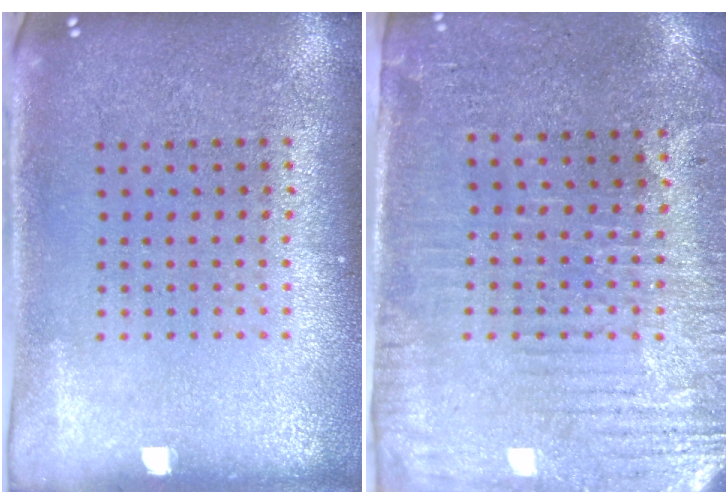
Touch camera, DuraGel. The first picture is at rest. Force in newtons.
{"total": 3.2, "press": 2.9, "slide": 1.3}